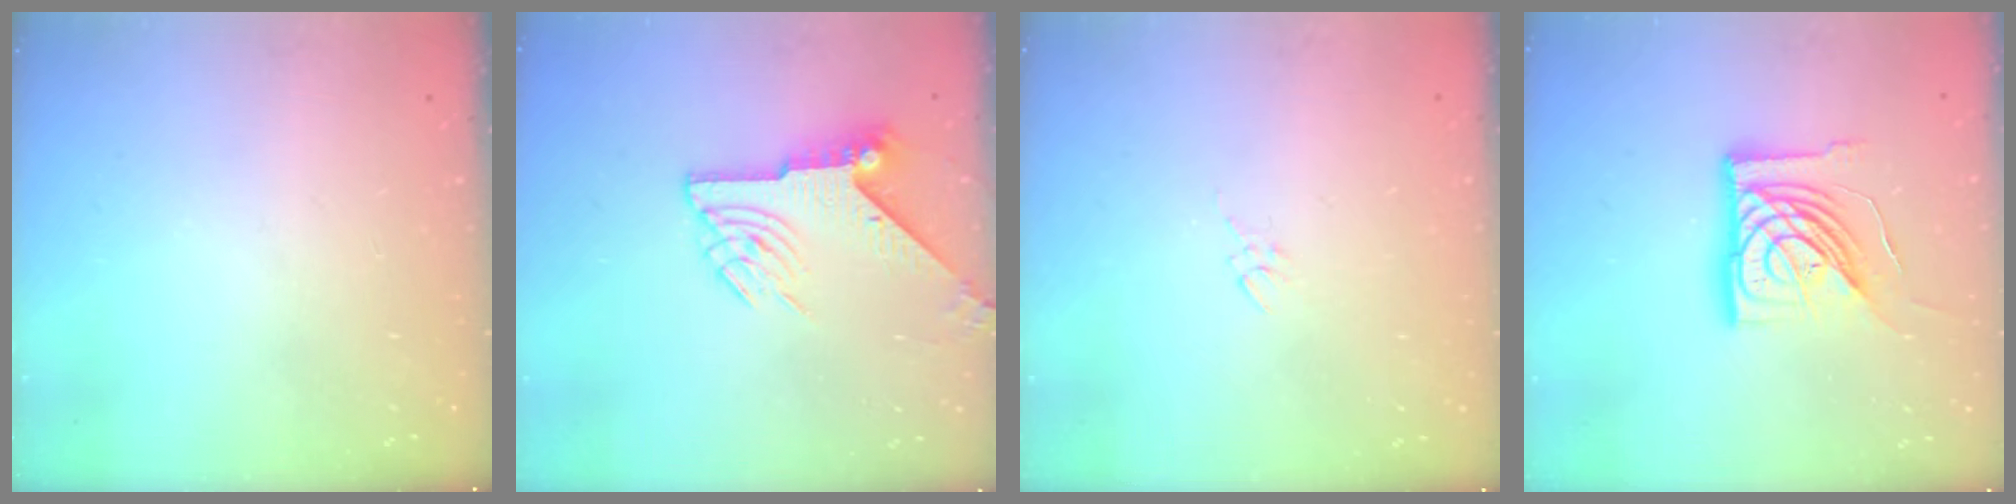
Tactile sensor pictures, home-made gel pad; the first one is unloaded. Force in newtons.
{"total": 9.2, "press": 9.2, "slide": 0.6}
{"total": 2.7, "press": 2.7, "slide": 0.5}
{"total": 16.9, "press": 16.8, "slide": 1.9}